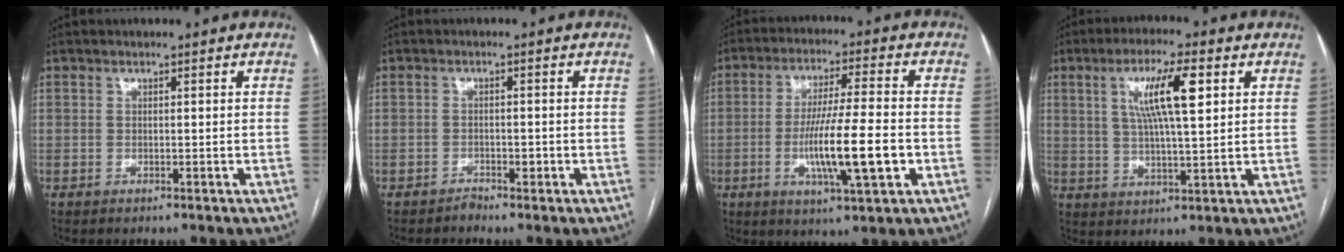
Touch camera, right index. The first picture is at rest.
{"total": 1.2, "force": [-1.0, 0.5, 0.3], "torque": [-0.003, 0.002, -0.015]}
{"total": 12.3, "force": [-2.9, 0.8, 11.9], "torque": [-0.213, -0.010, -0.051]}
{"total": 9.7, "force": [3.2, 1.3, 9.1], "torque": [-0.164, 0.010, 0.058]}